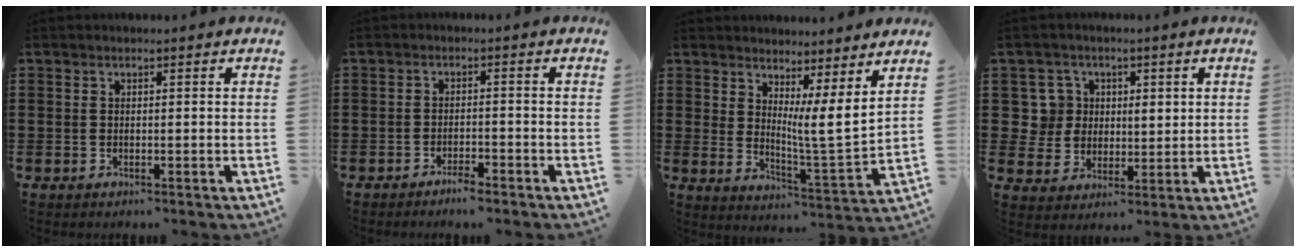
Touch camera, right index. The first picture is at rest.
{"total": 2.0, "force": [-1.9, 0.2, 0.8], "torque": [-0.017, 0.001, -0.036]}
{"total": 6.4, "force": [4.7, 0.1, 4.4], "torque": [-0.083, -0.043, 0.080]}
{"total": 6.1, "force": [1.8, 5.6, 1.4], "torque": [-0.057, 0.019, 0.035]}